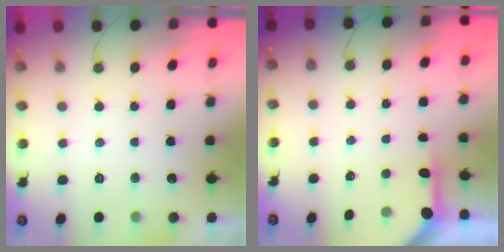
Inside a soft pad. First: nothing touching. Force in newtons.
{"total": 3.3, "press": 3.3, "slide": 0.4}